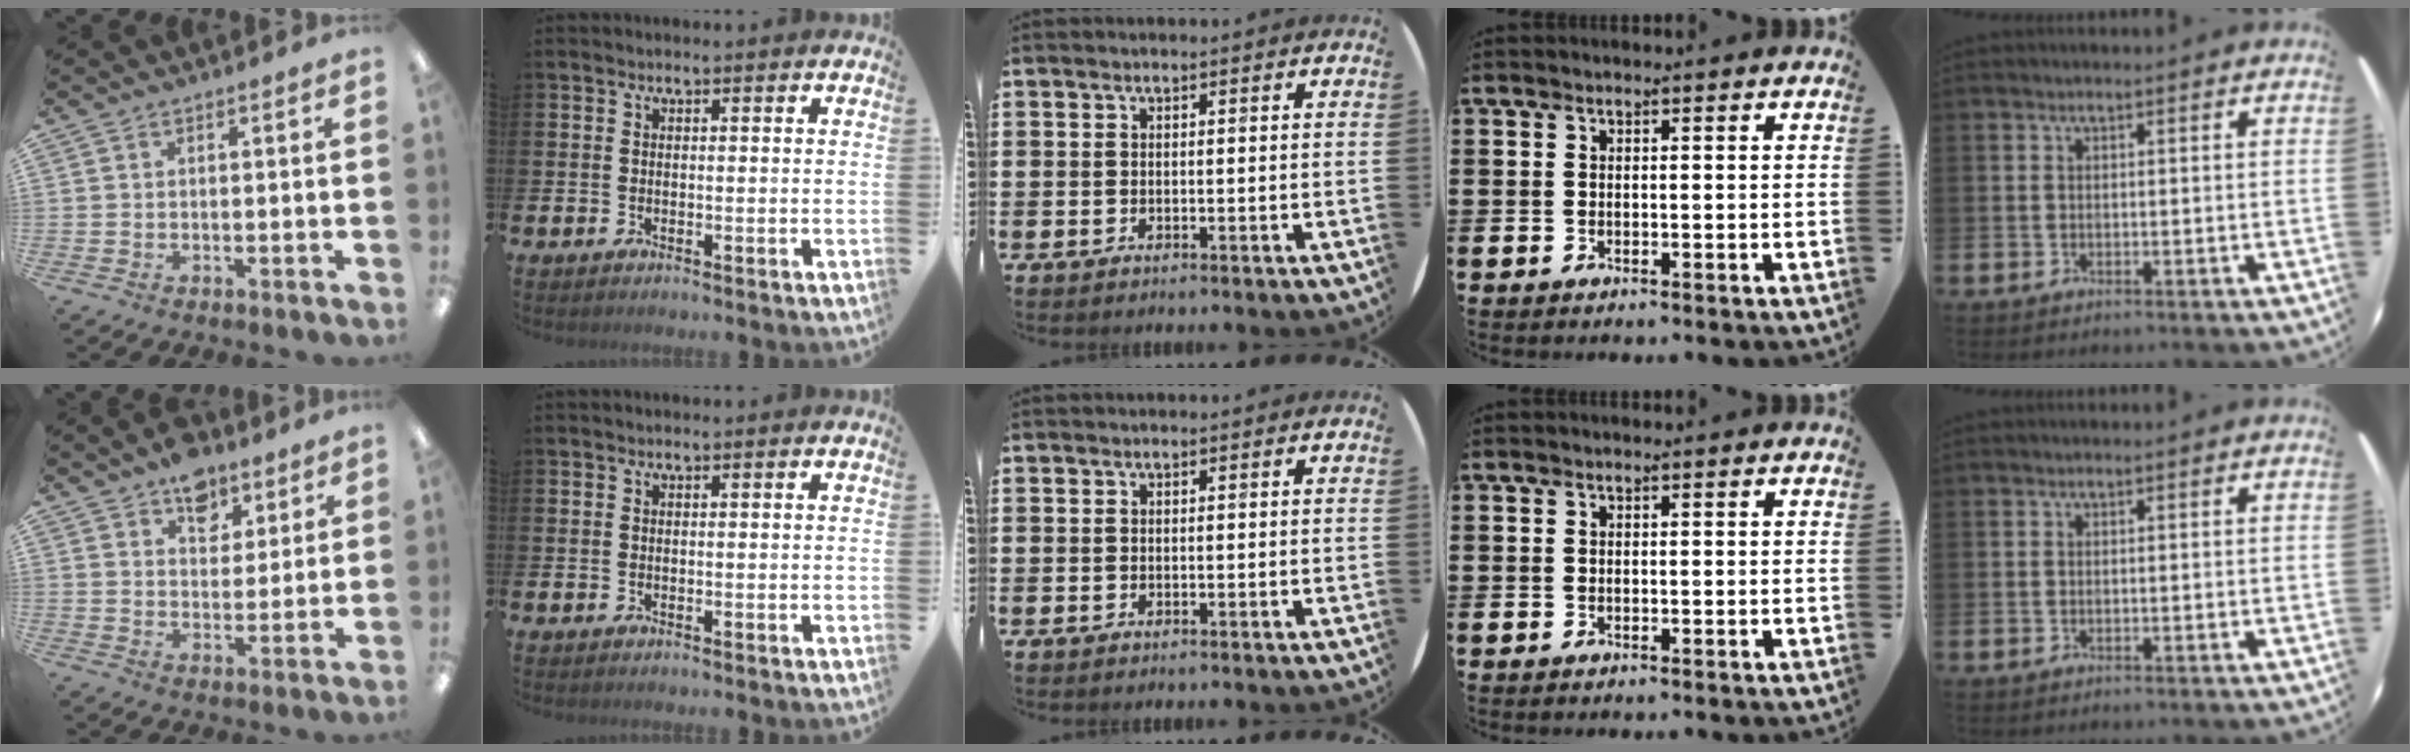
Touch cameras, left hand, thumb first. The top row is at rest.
{"thumb": {"total": 9.1, "force": [6.2, 5.8, 3.2], "torque": [-0.024, -0.035, 0.109]}}